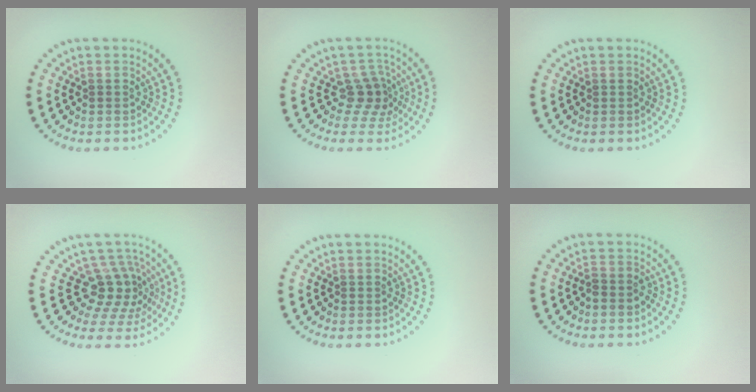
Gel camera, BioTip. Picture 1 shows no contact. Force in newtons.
{"total": 2.5, "press": 1.8, "slide": 1.7}
{"total": 0.0}
{"total": 3.9, "press": 2.9, "slide": 2.6}
{"total": 0.0}
{"total": 1.3, "press": 1.1, "slide": 0.8}